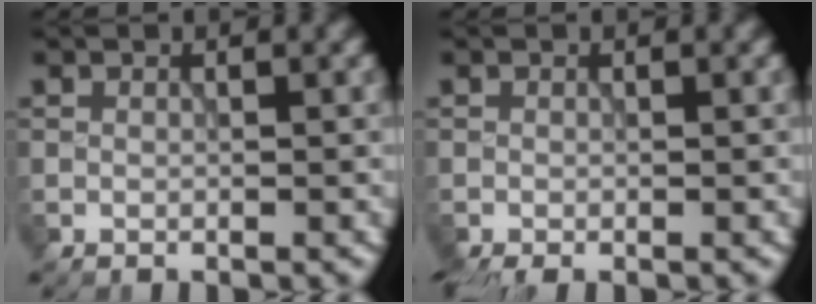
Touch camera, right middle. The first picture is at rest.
{"total": 1.6, "force": [-1.3, 0.4, 0.9], "torque": [-0.019, -0.009, -0.024]}